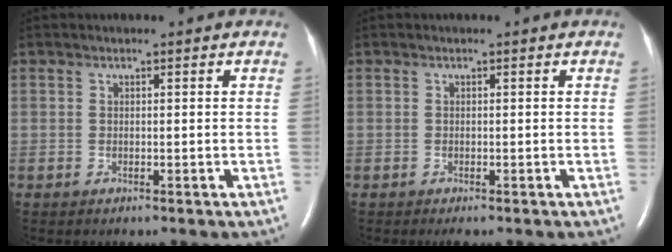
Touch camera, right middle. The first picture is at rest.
{"total": 0.9, "force": [-0.7, 0.2, 0.5], "torque": [-0.008, -0.003, -0.008]}